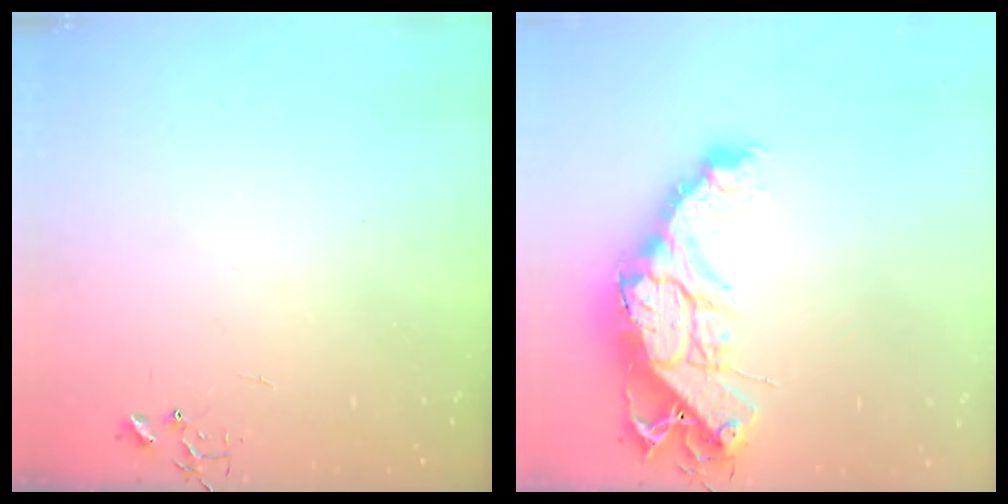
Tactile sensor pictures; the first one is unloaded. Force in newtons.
{"total": 18.5, "press": 18.4, "slide": 2.0}